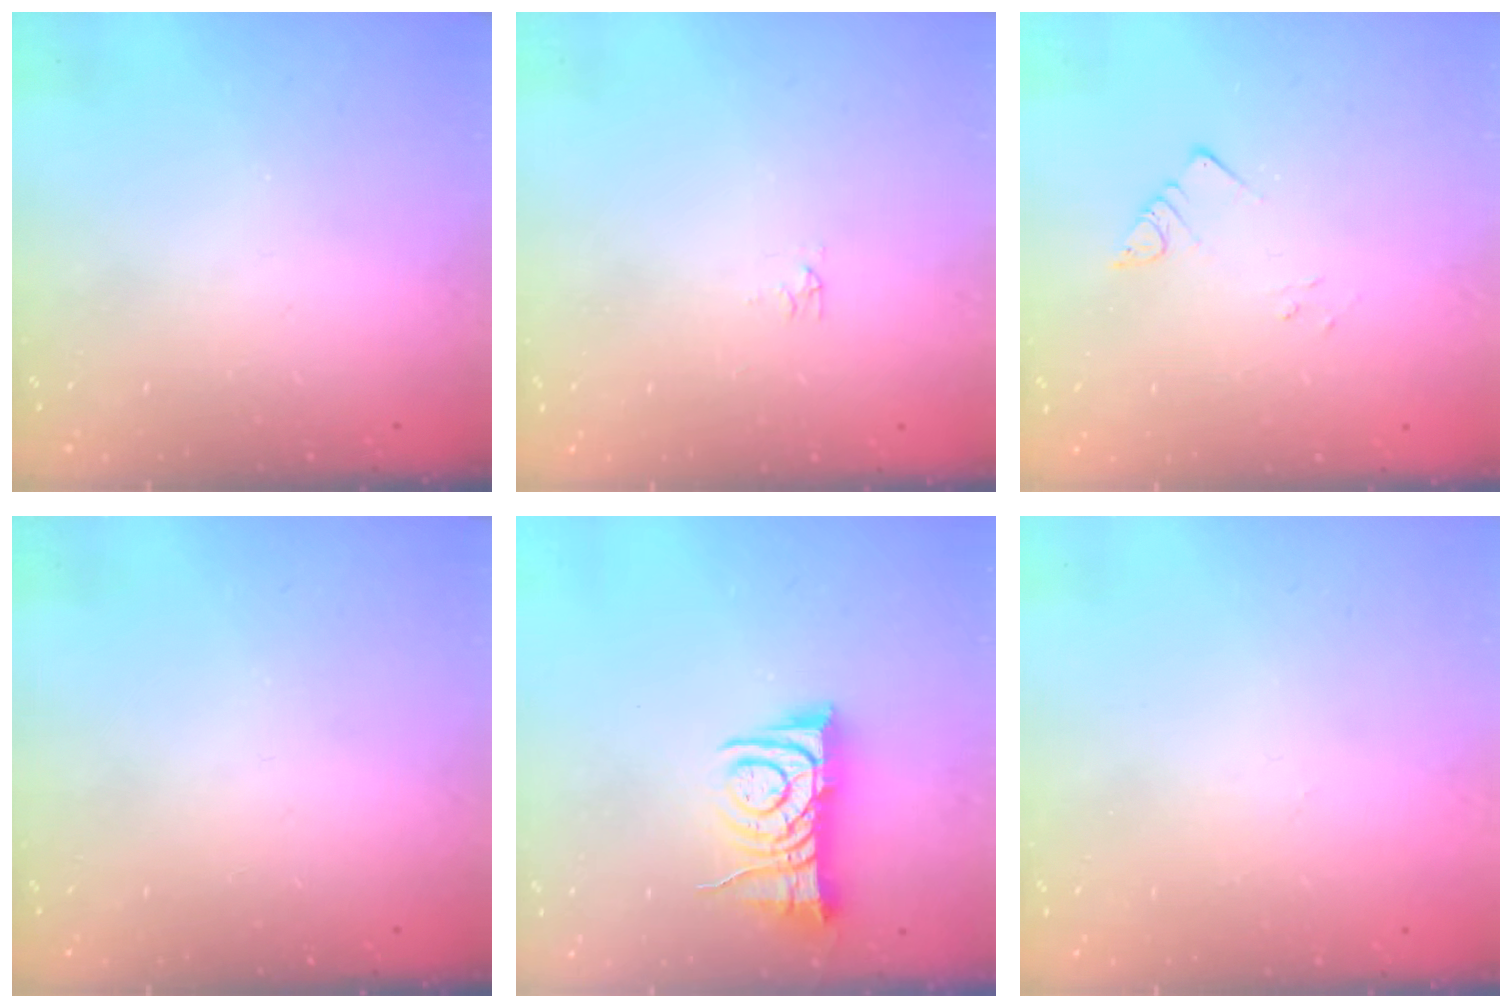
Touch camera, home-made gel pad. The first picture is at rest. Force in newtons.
{"total": 2.9, "press": 2.9, "slide": 0.5}
{"total": 2.9, "press": 2.9, "slide": 0.4}
{"total": 0.0}
{"total": 8.0, "press": 8.0, "slide": 0.7}
{"total": 0.0}